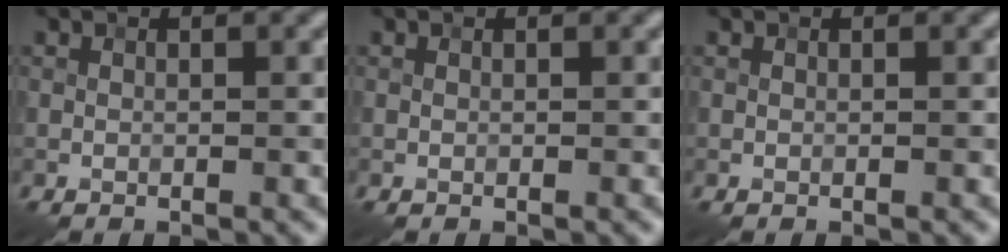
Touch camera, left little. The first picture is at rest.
{"total": 0.0}
{"total": 0.0}